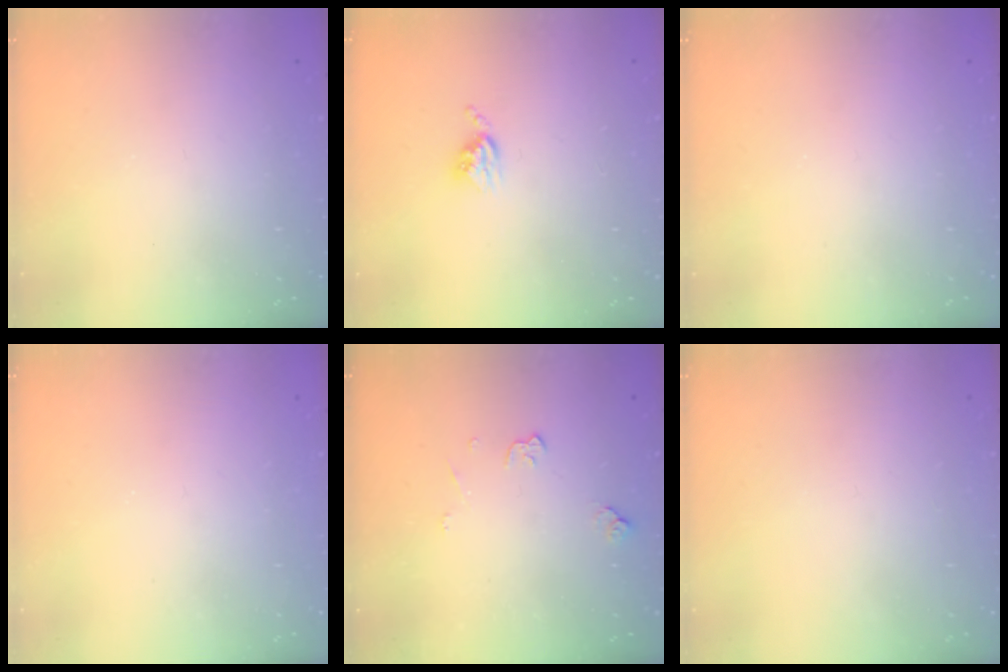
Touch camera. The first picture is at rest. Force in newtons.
{"total": 4.3, "press": 4.2, "slide": 0.5}
{"total": 0.0}
{"total": 0.0}
{"total": 4.8, "press": 4.7, "slide": 0.7}
{"total": 0.0}